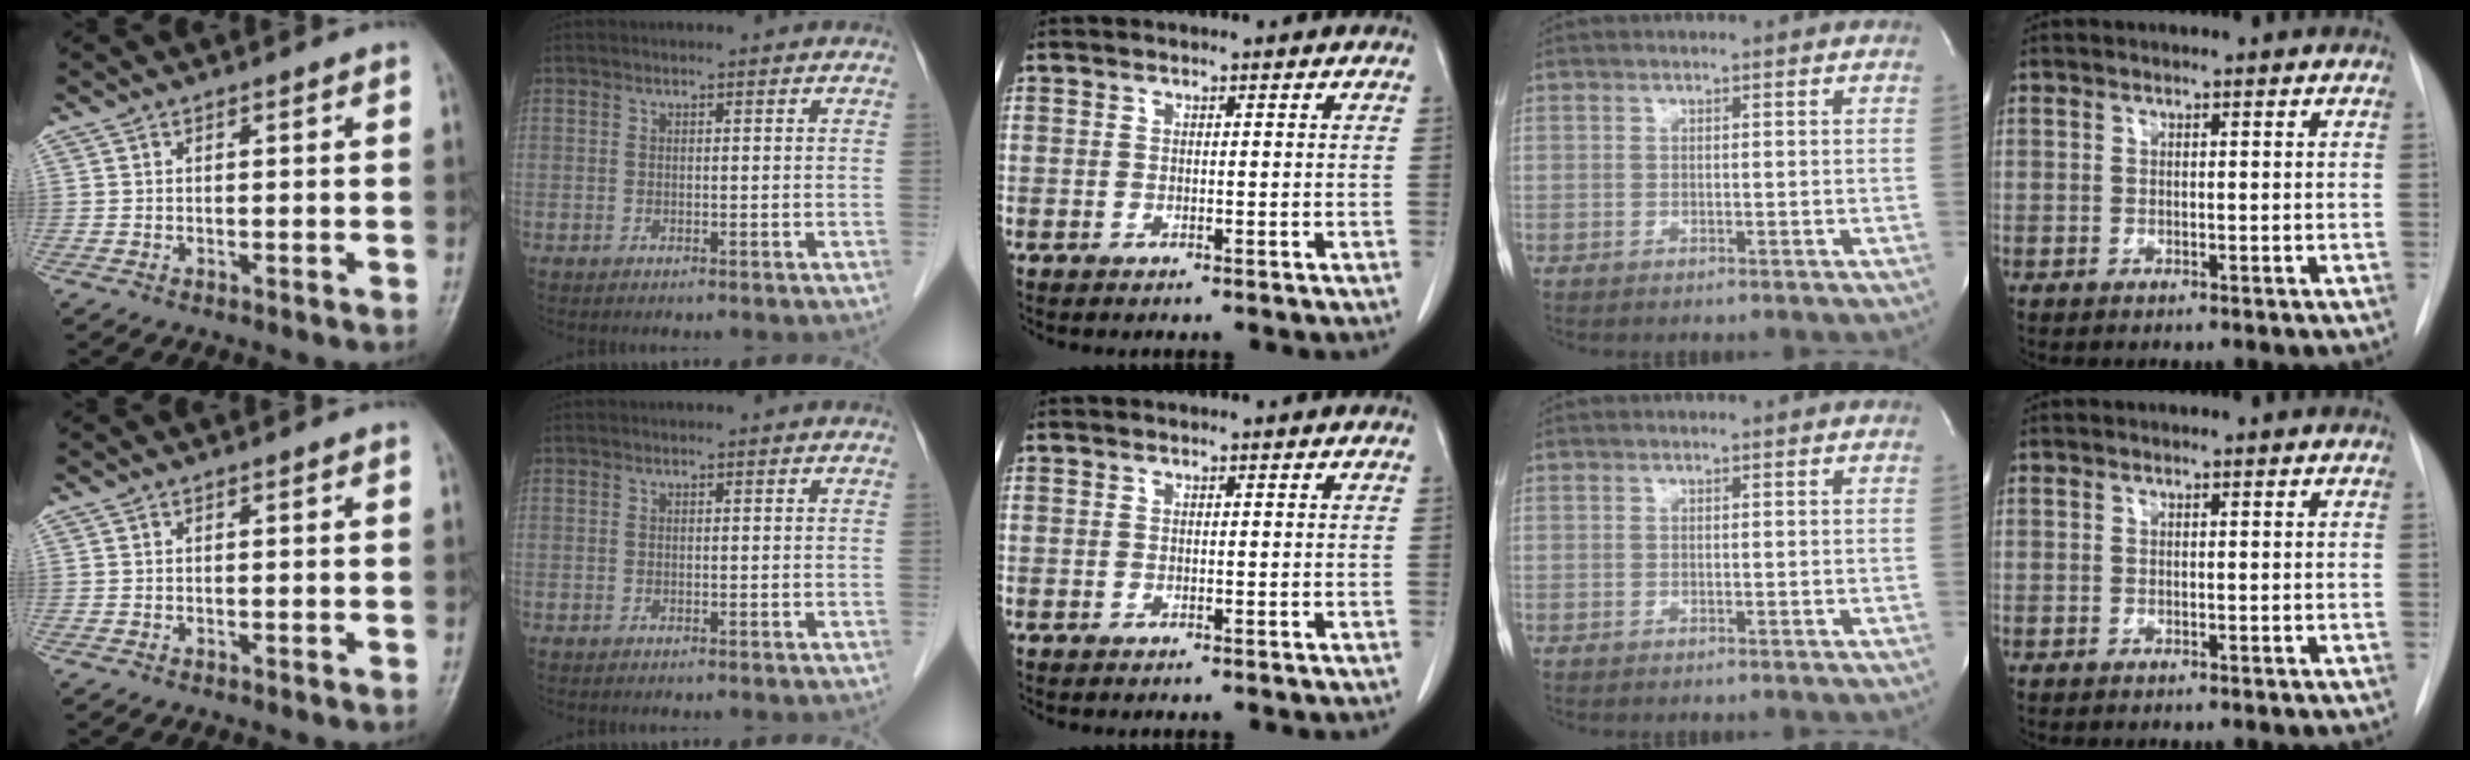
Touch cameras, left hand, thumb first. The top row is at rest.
{}